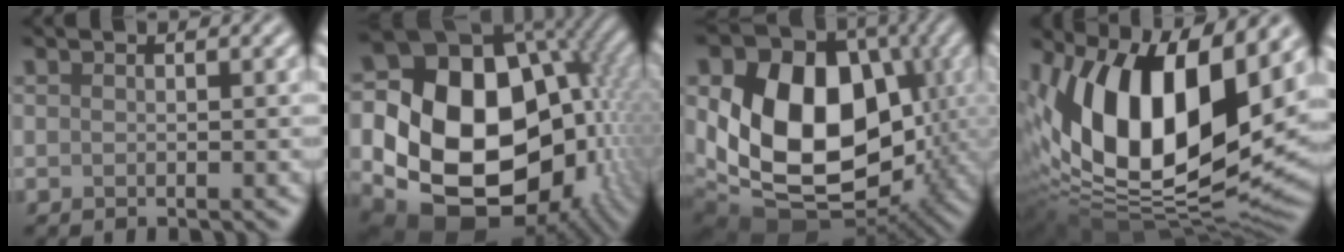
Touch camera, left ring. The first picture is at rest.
{"total": 22.7, "force": [-1.1, 18.0, 13.9], "torque": [-0.249, -0.008, -0.022]}
{"total": 16.2, "force": [0.3, 11.7, 11.2], "torque": [-0.183, -0.015, 0.004]}
{"total": 17.2, "force": [4.6, 8.4, 14.3], "torque": [-0.261, 0.015, 0.071]}